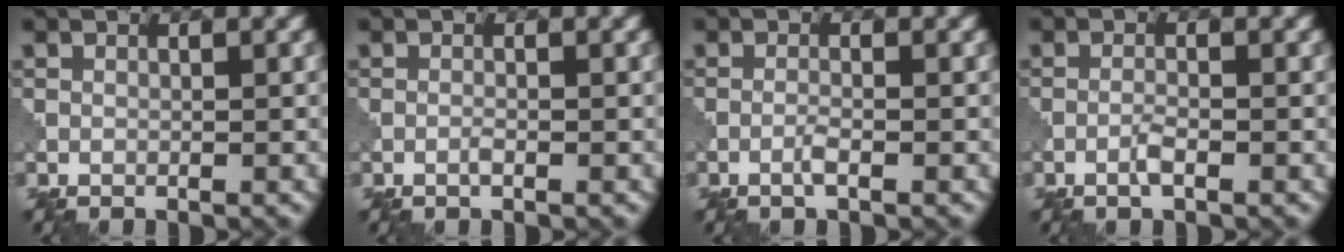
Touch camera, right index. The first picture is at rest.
{"total": 0.7, "force": [-0.3, 0.1, 0.5], "torque": [-0.013, -0.001, -0.009]}
{"total": 1.2, "force": [-0.6, 0.1, 1.0], "torque": [-0.021, 0.002, -0.016]}
{"total": 1.3, "force": [-0.7, 0.2, 1.1], "torque": [-0.022, 0.002, -0.017]}